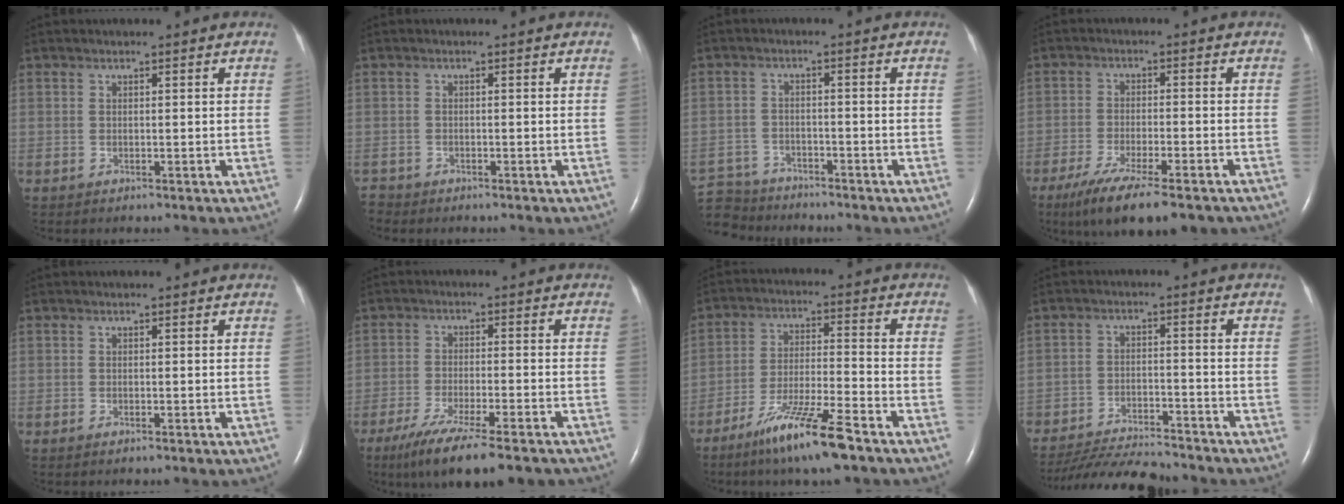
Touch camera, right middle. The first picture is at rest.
{"total": 1.4, "force": [-1.4, 0.3, -0.2], "torque": [0.005, -0.005, -0.025]}
{"total": 9.0, "force": [-8.5, 2.7, 0.6], "torque": [-0.027, 0.005, -0.149]}
{"total": 13.0, "force": [-9.7, 2.3, 8.3], "torque": [-0.135, -0.029, -0.151]}
{"total": 0.0}
{"total": 13.2, "force": [-10.2, 1.4, 8.3], "torque": [-0.137, -0.034, -0.160]}
{"total": 11.4, "force": [-7.9, 0.2, 8.3], "torque": [-0.161, -0.031, -0.146]}
{"total": 14.7, "force": [-13.7, 1.7, 5.0], "torque": [-0.092, -0.019, -0.211]}